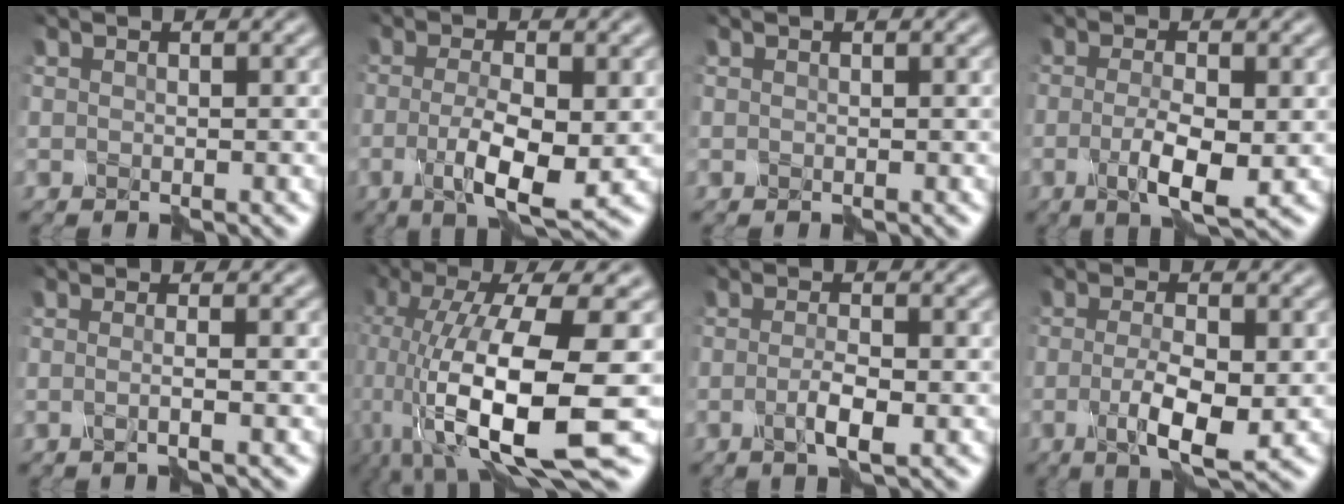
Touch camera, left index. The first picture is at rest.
{"total": 5.8, "force": [-1.1, 1.6, 5.4], "torque": [-0.105, -0.006, -0.018]}
{"total": 0.0}
{"total": 4.5, "force": [-0.9, 1.0, 4.2], "torque": [-0.084, -0.005, -0.016]}
{"total": 1.9, "force": [0.0, 0.5, 1.8], "torque": [-0.019, -0.005, -0.019]}
{"total": 14.6, "force": [-3.1, 4.1, 13.7], "torque": [-0.253, -0.012, -0.045]}
{"total": 2.5, "force": [-0.7, 0.4, 2.4], "torque": [-0.050, 0.001, -0.013]}
{"total": 5.0, "force": [-1.0, 1.3, 4.7], "torque": [-0.092, -0.006, -0.016]}